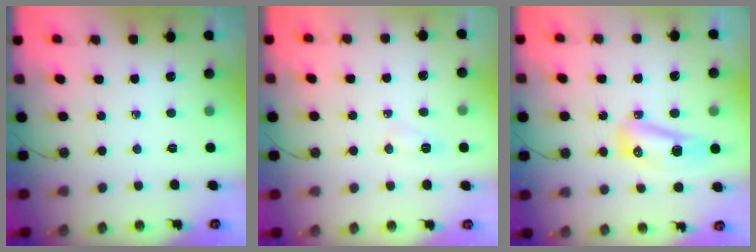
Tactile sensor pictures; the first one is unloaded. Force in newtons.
{"total": 4.8, "press": 4.8, "slide": 0.6}
{"total": 9.6, "press": 8.8, "slide": 3.7}